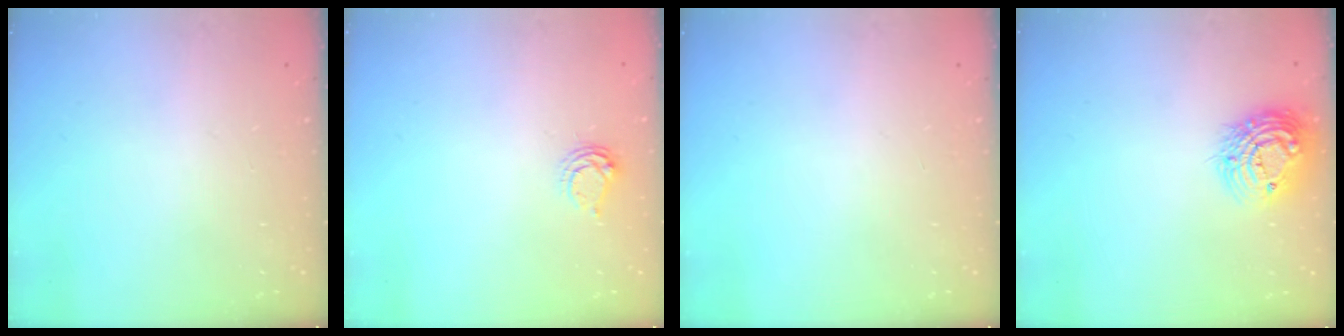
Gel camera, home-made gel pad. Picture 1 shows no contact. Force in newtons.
{"total": 4.6, "press": 4.6, "slide": 0.5}
{"total": 0.0}
{"total": 13.2, "press": 13.1, "slide": 0.9}